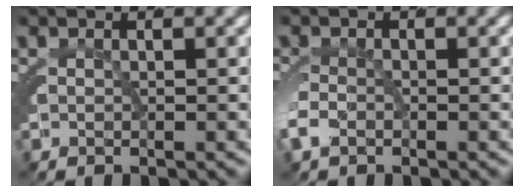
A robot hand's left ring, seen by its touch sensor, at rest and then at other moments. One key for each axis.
{"total": 1.8, "fx": -0.6, "fy": 1.3, "fz": 1.1, "tx": -0.041, "ty": -0.007, "tz": -0.009}